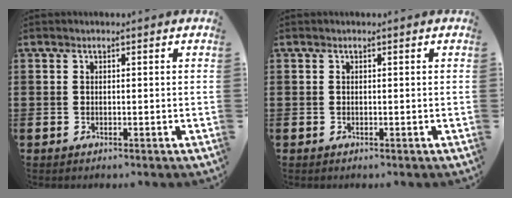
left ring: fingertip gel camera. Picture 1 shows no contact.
{"total": 0.0}